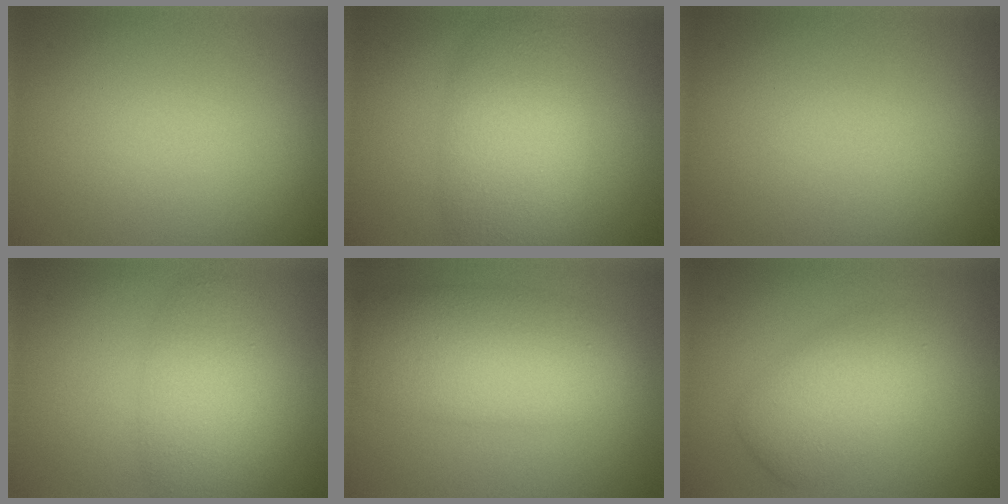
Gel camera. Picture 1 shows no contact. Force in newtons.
{"total": 5.8, "press": 5.8, "slide": 0.3}
{"total": 0.0}
{"total": 4.4, "press": 4.4, "slide": 0.1}
{"total": 7.6, "press": 7.6, "slide": 0.4}
{"total": 4.3, "press": 4.3, "slide": 0.1}